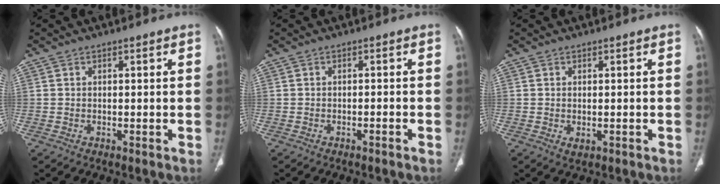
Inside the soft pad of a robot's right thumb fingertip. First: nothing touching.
{"total": 1.2, "force": [-1.0, -0.1, 0.7], "torque": [-0.020, 0.011, -0.009]}
{"total": 1.5, "force": [-0.4, 0.7, 1.2], "torque": [-0.022, -0.003, -0.001]}